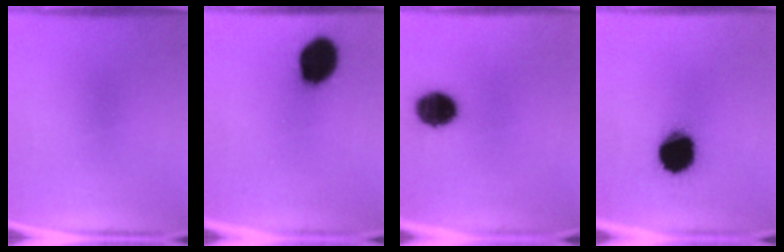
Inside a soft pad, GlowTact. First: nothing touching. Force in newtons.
{"total": 13.1}
{"total": 10.7}
{"total": 16.7}